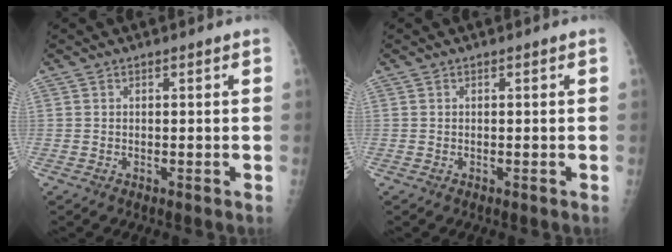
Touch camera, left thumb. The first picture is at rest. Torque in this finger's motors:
{"motor_torque": [-0.11, 0.11, 0.00, 0.00, 0.00]}